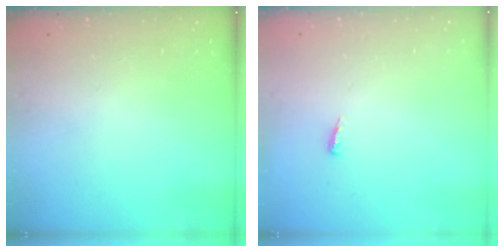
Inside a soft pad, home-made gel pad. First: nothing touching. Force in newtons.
{"total": 4.9, "press": 4.9, "slide": 0.5}